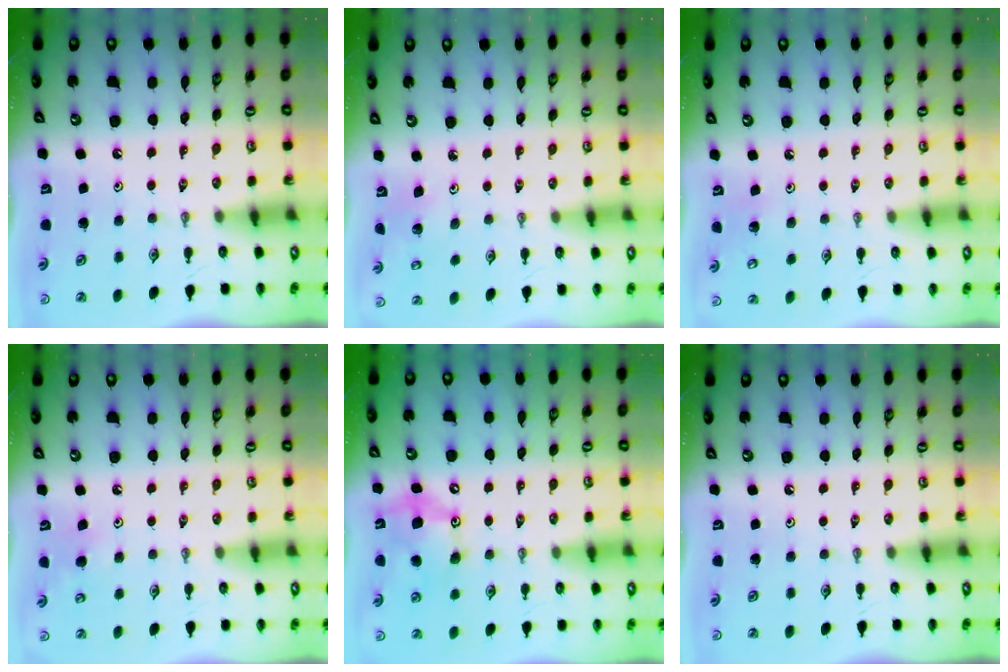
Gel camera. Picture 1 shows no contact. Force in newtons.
{"total": 2.2, "press": 2.2, "slide": 0.2}
{"total": 4.5, "press": 4.4, "slide": 0.3}
{"total": 6.3, "press": 6.2, "slide": 0.6}
{"total": 12.0, "press": 12.0, "slide": 0.3}
{"total": 0.0}